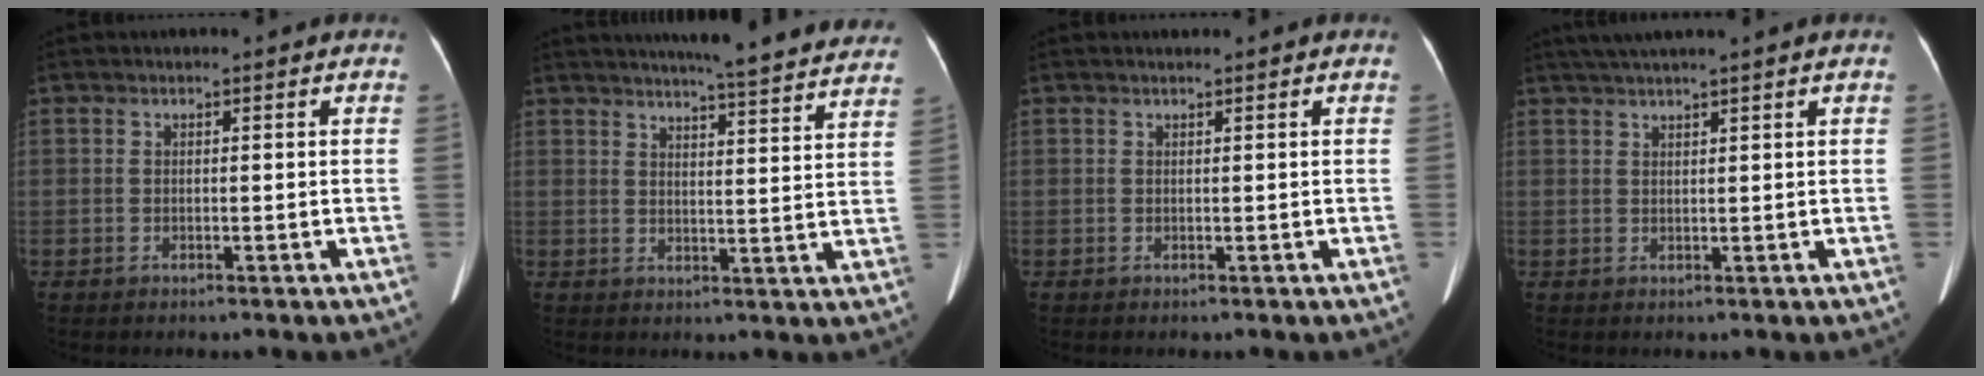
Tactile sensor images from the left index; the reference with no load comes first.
{"total": 20.6, "force": [18.8, 1.2, 8.2], "torque": [-0.109, -0.032, 0.211]}
{"total": 0.9, "force": [-0.7, -0.3, -0.3], "torque": [0.001, 0.001, -0.007]}
{"total": 5.3, "force": [4.2, -1.0, 3.0], "torque": [-0.049, 0.029, 0.075]}